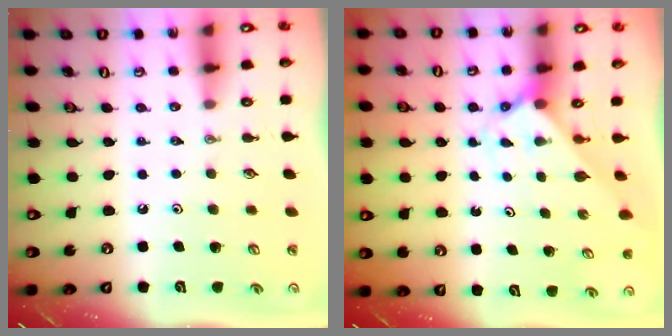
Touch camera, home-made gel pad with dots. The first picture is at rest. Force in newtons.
{"total": 2.1, "press": 2.1, "slide": 0.2}